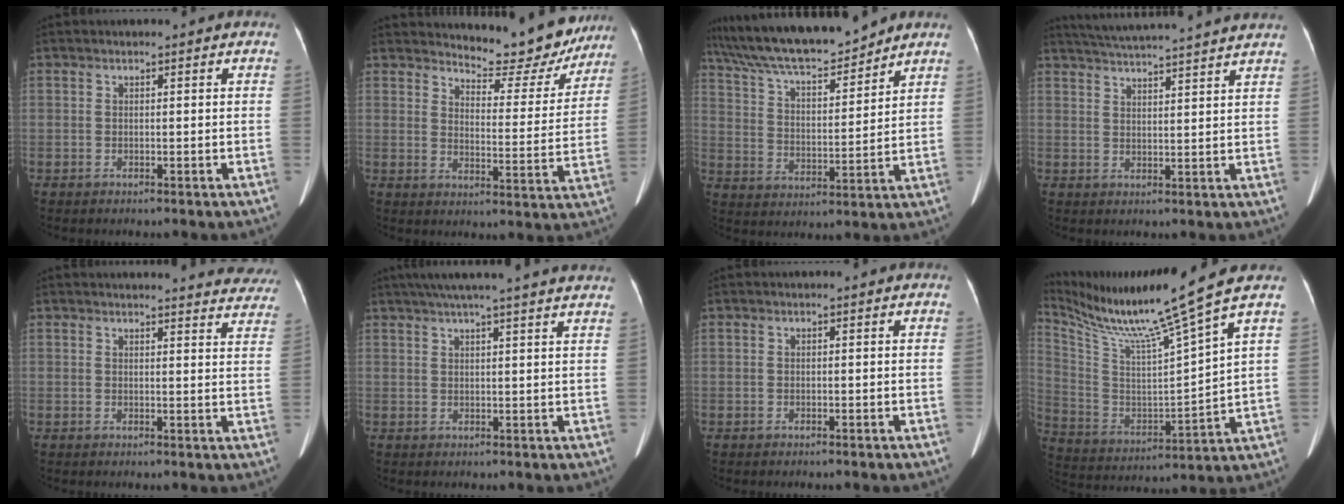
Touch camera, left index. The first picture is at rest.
{"total": 12.5, "force": [11.8, 2.8, 2.9], "torque": [-0.034, -0.034, 0.144]}
{"total": 16.9, "force": [14.9, 2.1, 7.6], "torque": [-0.144, 0.010, 0.260]}
{"total": 16.7, "force": [15.4, -0.7, 6.4], "torque": [-0.118, 0.003, 0.209]}
{"total": 15.7, "force": [15.2, 2.4, 2.7], "torque": [-0.005, -0.059, 0.145]}
{"total": 17.4, "force": [15.0, -0.5, 8.7], "torque": [-0.143, 0.023, 0.192]}
{"total": 0.0}
{"total": 17.6, "force": [14.3, -2.9, 9.8], "torque": [-0.194, -0.043, 0.259]}